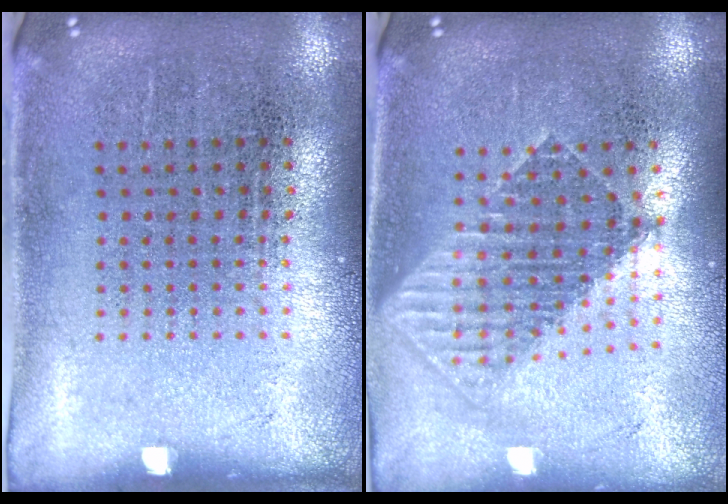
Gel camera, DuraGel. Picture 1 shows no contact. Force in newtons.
{"total": 1.7, "press": 1.4, "slide": 0.9}